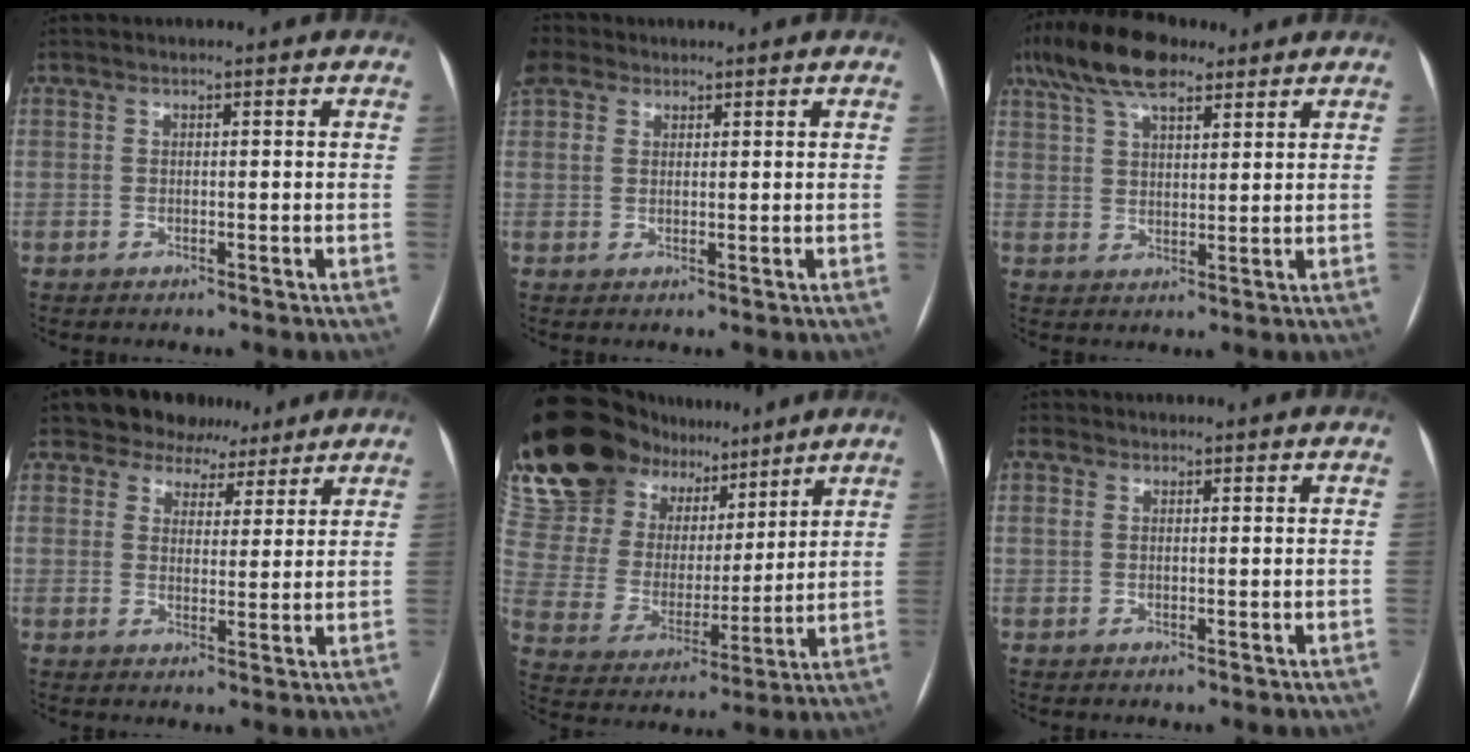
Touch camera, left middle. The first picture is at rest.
{"total": 3.5, "force": [2.4, 2.2, 1.1], "torque": [-0.040, 0.018, 0.058]}
{"total": 12.3, "force": [8.5, 4.5, 7.7], "torque": [-0.160, 0.039, 0.154]}
{"total": 7.6, "force": [6.0, 4.7, 0.7], "torque": [0.001, 0.012, 0.078]}
{"total": 20.6, "force": [15.9, 9.6, 8.7], "torque": [-0.188, 0.046, 0.290]}
{"total": 0.7, "force": [-0.5, -0.4, -0.2], "torque": [-0.006, 0.000, -0.004]}